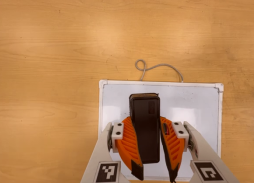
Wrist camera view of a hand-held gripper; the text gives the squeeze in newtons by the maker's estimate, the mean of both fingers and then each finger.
{"total": 12.5, "left": 8.9, "right": 16.0}